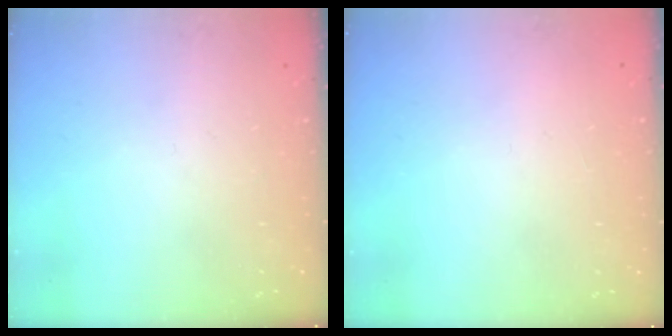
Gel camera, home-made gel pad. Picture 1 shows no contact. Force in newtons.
{"total": 2.2, "press": 2.2, "slide": 0.1}